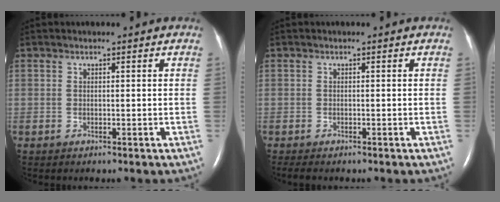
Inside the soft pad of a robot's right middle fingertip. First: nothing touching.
{"total": 1.6, "force": [-1.3, 0.4, 0.9], "torque": [-0.018, -0.006, -0.016]}